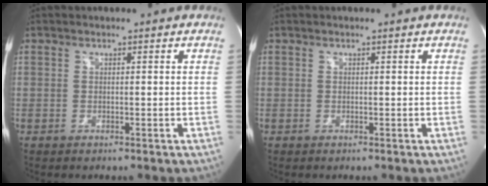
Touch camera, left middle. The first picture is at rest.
{"total": 0.0}